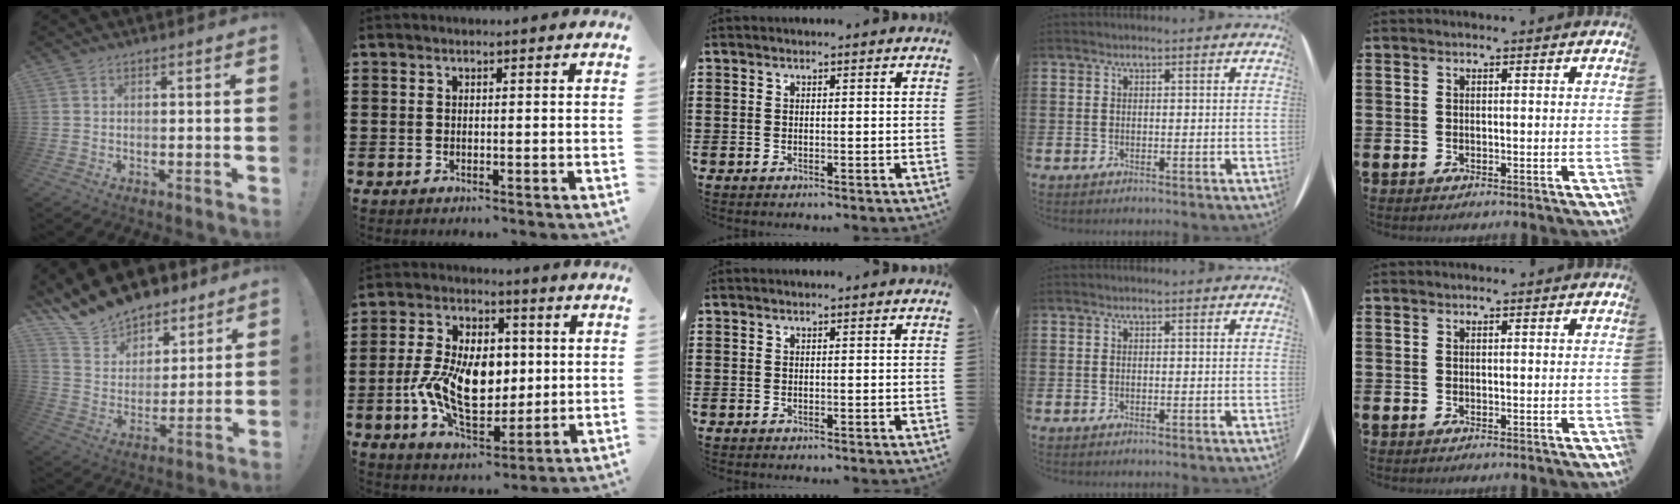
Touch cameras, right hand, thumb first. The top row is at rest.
{"thumb": {"total": 13.5, "force": [12.2, 5.4, 1.8], "torque": [-0.062, -0.103, 0.226]}, "index": {"total": 12.4, "force": [-0.4, 7.8, 9.7], "torque": [-0.201, 0.004, -0.011]}}